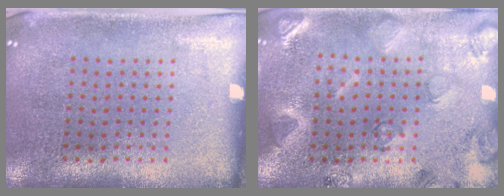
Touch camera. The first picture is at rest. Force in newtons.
{"total": 2.3, "press": 2.2, "slide": 0.4}